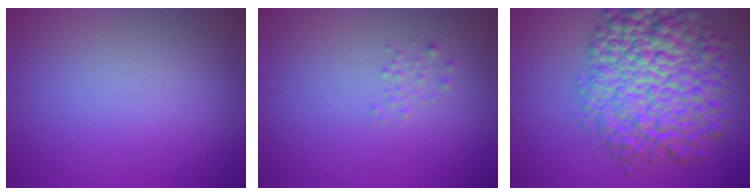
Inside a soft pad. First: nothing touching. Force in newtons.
{"total": 0.8, "press": 0.8, "slide": 0.0}
{"total": 11.1, "press": 11.1, "slide": 0.3}